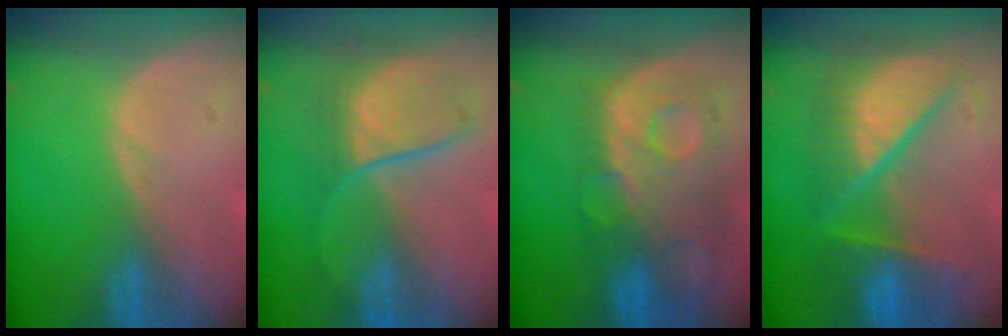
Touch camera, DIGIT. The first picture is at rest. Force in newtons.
{"total": 7.4, "press": 7.4, "slide": 0.2}
{"total": 11.4, "press": 9.8, "slide": 5.8}
{"total": 10.7, "press": 10.6, "slide": 1.4}